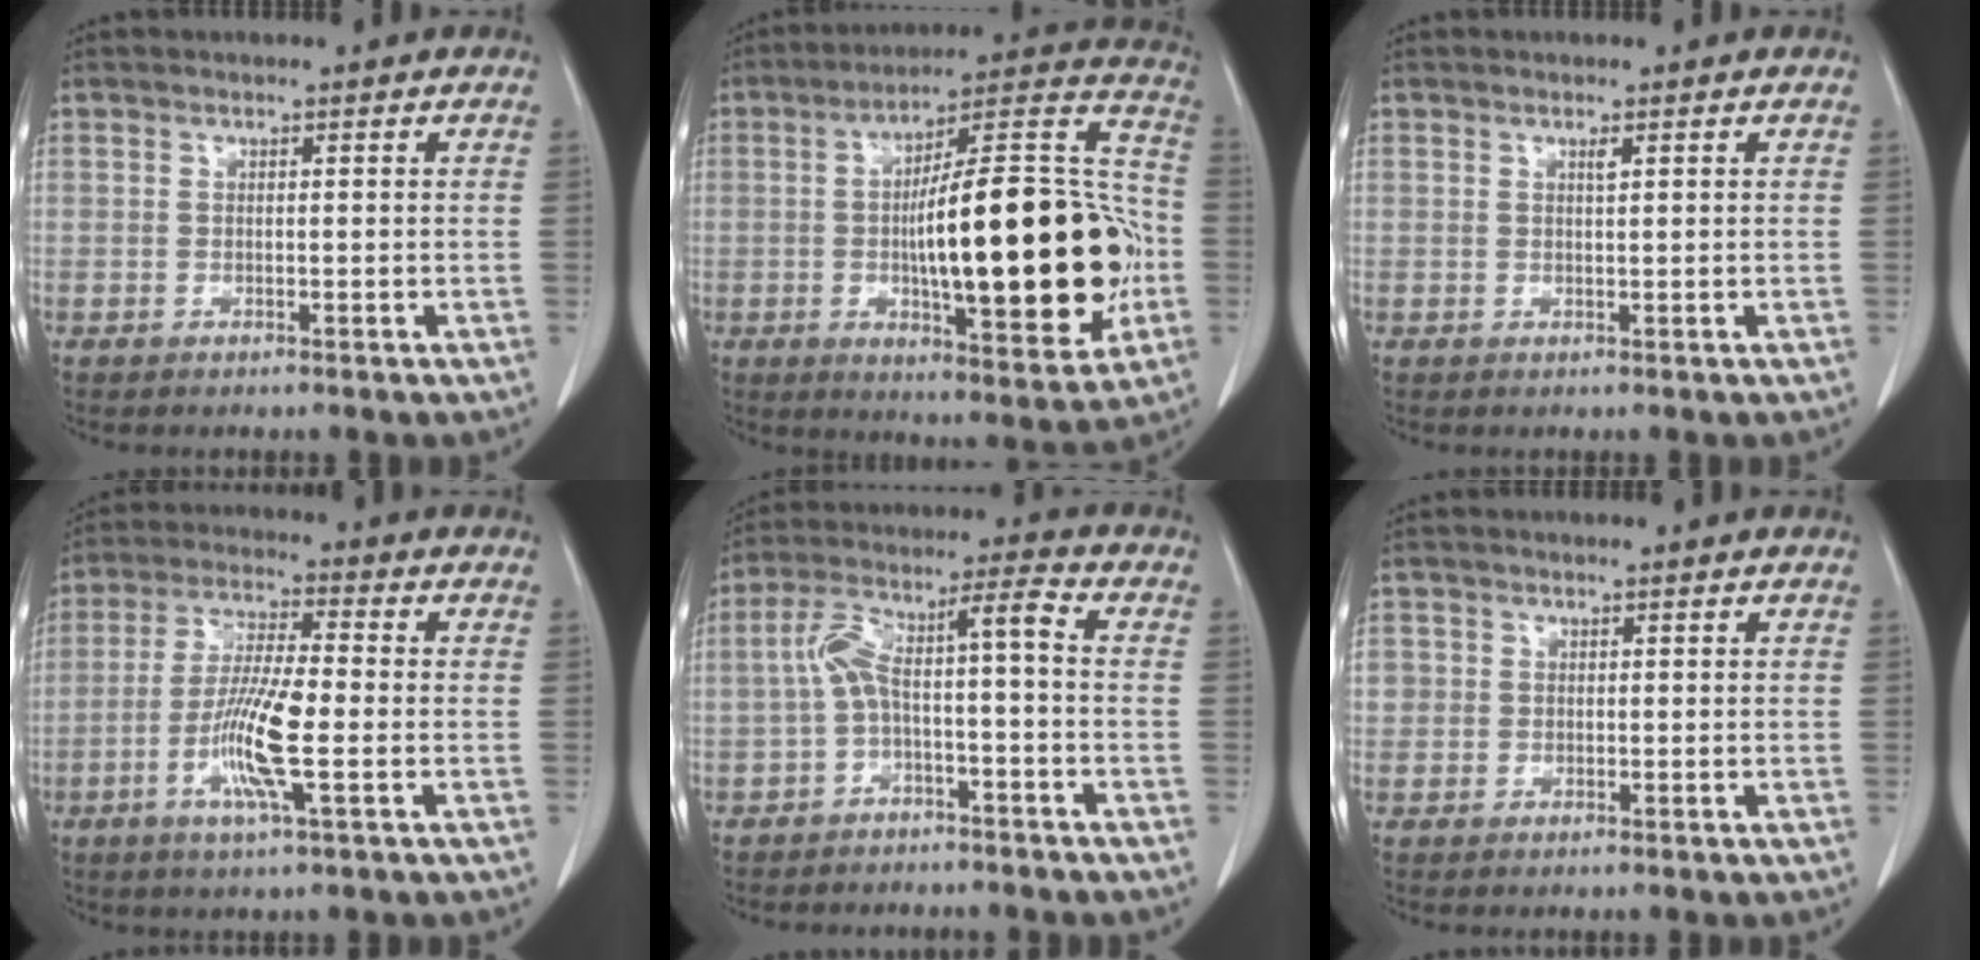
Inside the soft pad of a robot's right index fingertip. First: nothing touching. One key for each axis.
{"total": 26.9, "fx": -3.1, "fy": 6.4, "fz": 25.9, "tx": -0.361, "ty": 0.024, "tz": -0.040}
{"total": 0.7, "fx": 0.4, "fy": 0.0, "fz": 0.6, "tx": -0.012, "ty": -0.001, "tz": 0.007}
{"total": 10.2, "fx": -2.7, "fy": 0.7, "fz": 9.8, "tx": -0.194, "ty": -0.011, "tz": -0.057}
{"total": 8.1, "fx": -1.5, "fy": 1.1, "fz": 7.9, "tx": -0.149, "ty": 0.049, "tz": -0.026}
{"total": 1.7, "fx": 0.2, "fy": 1.7, "fz": 0.2, "tx": 0.007, "ty": 0.003, "tz": 0.001}